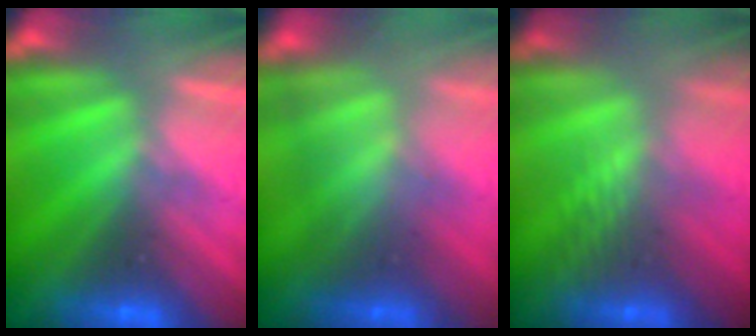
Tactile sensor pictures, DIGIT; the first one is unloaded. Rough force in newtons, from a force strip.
{"total": 3.8}
{"total": 2.4}